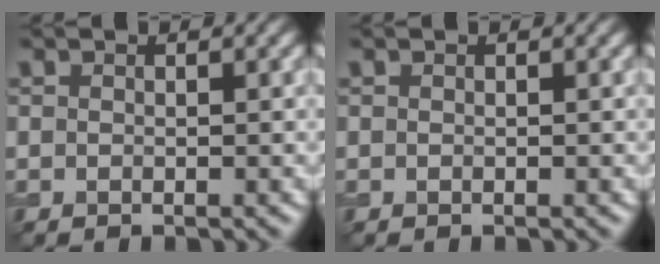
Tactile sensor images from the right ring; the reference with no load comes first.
{"total": 0.0}